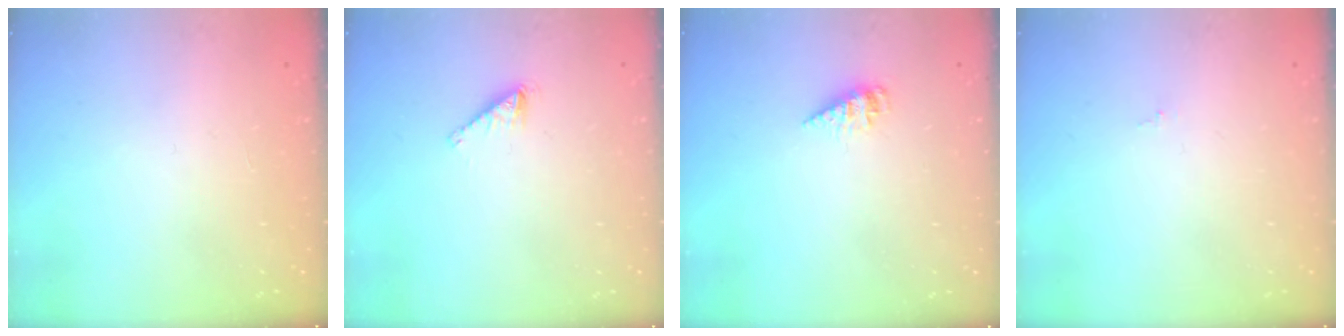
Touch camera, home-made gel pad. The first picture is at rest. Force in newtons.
{"total": 1.8, "press": 1.8, "slide": 0.1}
{"total": 4.0, "press": 3.9, "slide": 0.3}
{"total": 0.0}